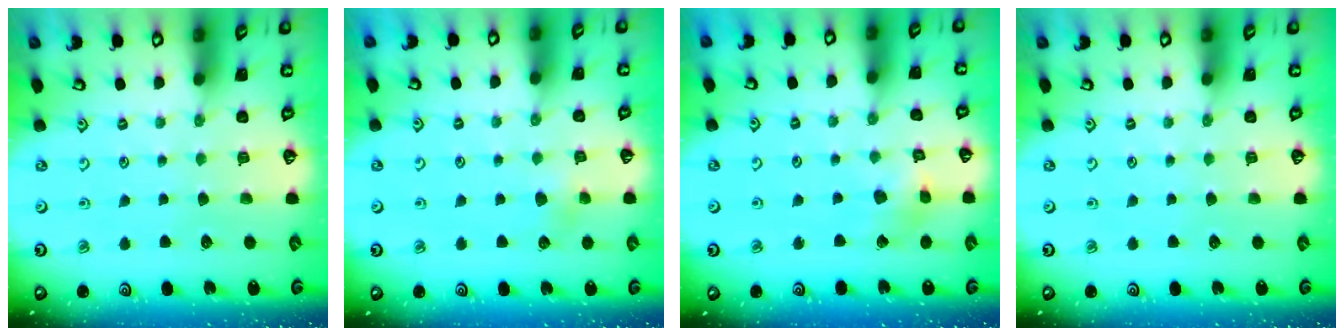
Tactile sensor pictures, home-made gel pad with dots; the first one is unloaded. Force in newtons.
{"total": 2.4, "press": 2.4, "slide": 0.4}
{"total": 6.5, "press": 6.5, "slide": 0.4}
{"total": 0.0}